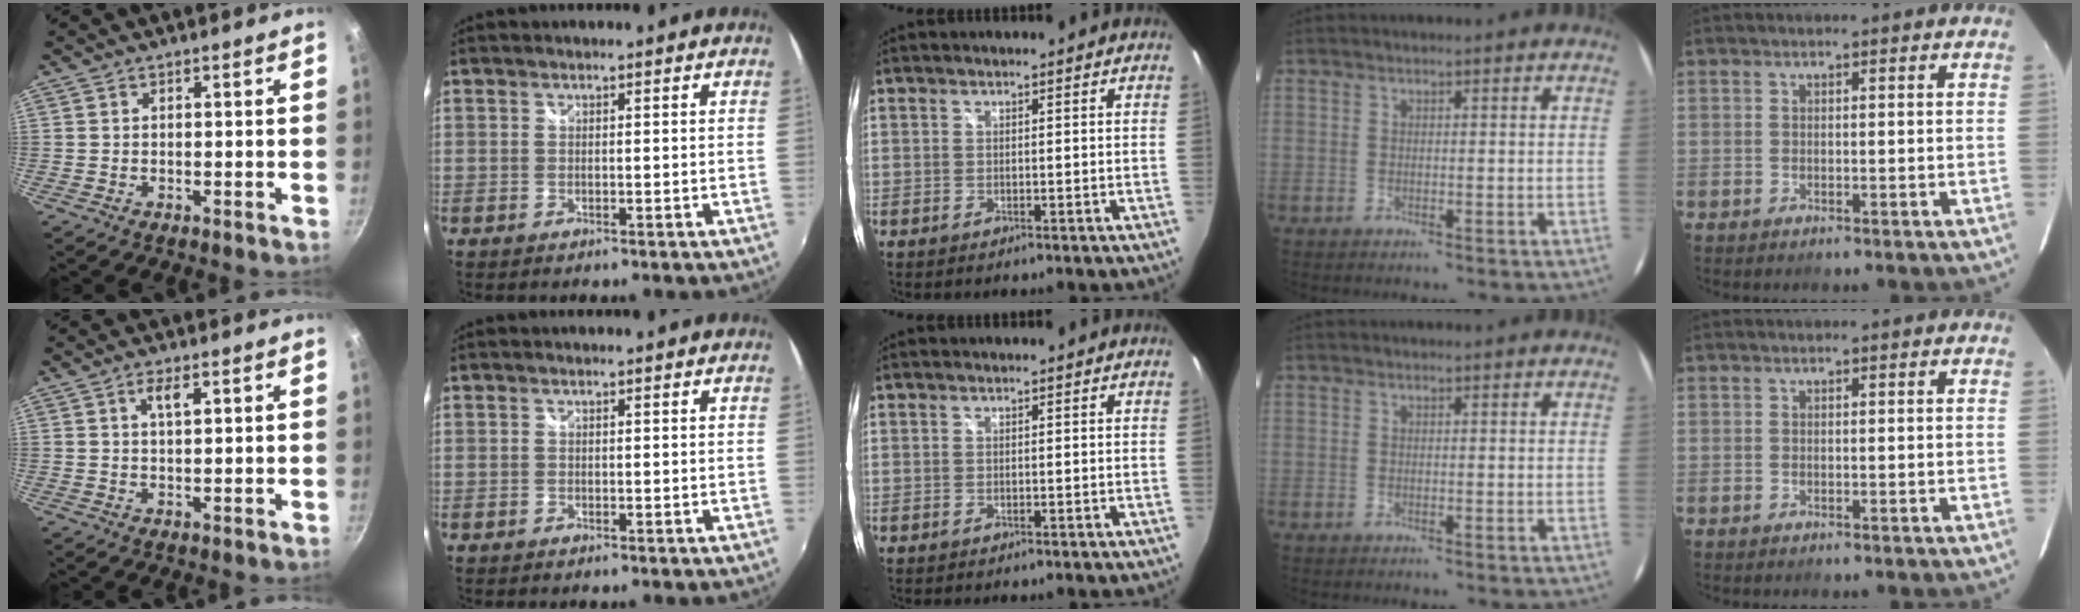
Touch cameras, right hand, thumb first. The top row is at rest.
{"thumb": {"total": 3.0, "force": [1.1, 1.1, 2.5], "torque": [-0.040, 0.000, 0.020]}}